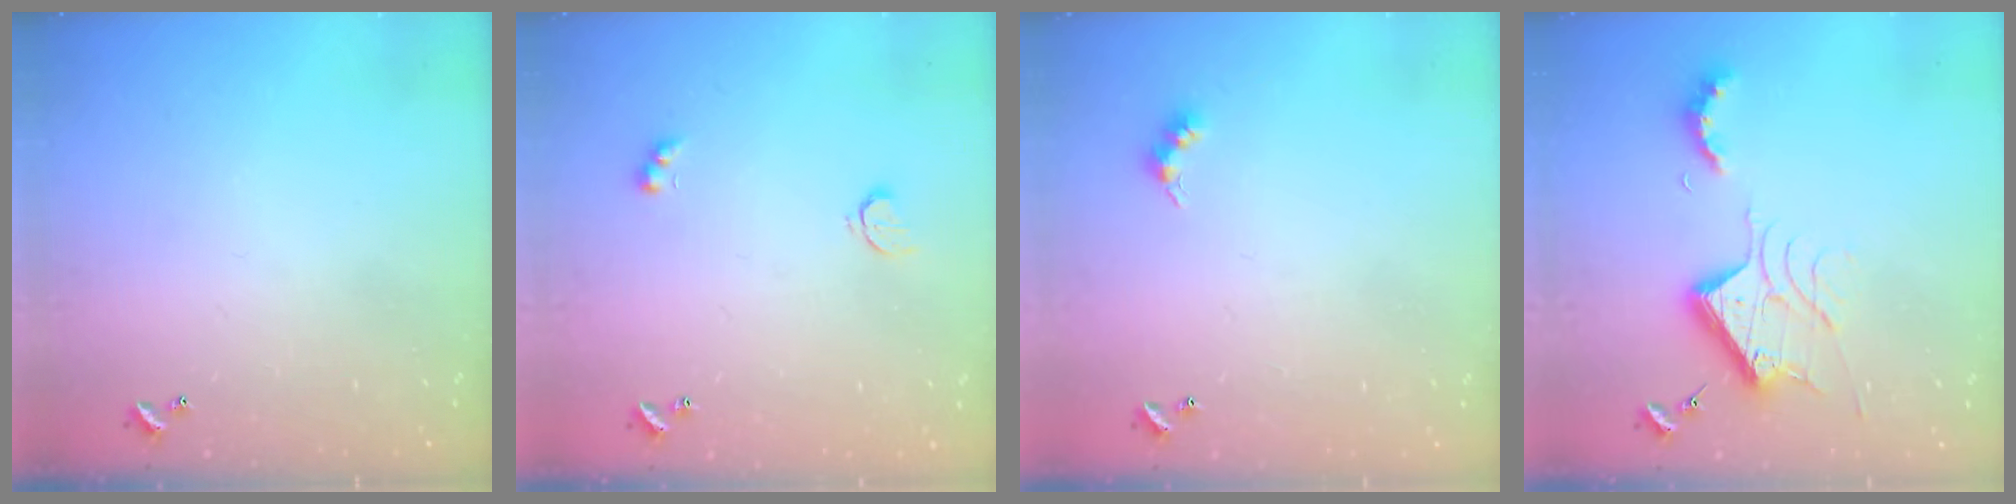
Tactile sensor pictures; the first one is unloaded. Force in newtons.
{"total": 2.5, "press": 2.4, "slide": 0.5}
{"total": 3.5, "press": 3.4, "slide": 0.6}
{"total": 11.3, "press": 11.3, "slide": 1.1}